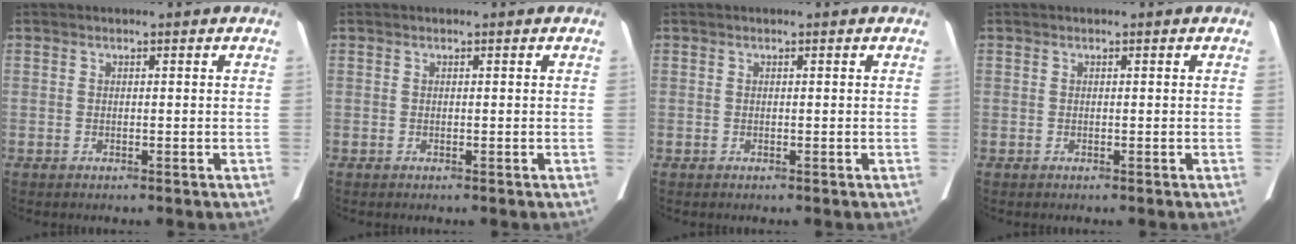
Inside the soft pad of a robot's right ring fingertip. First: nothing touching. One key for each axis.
{"total": 0.0}
{"total": 0.0}
{"total": 0.0}